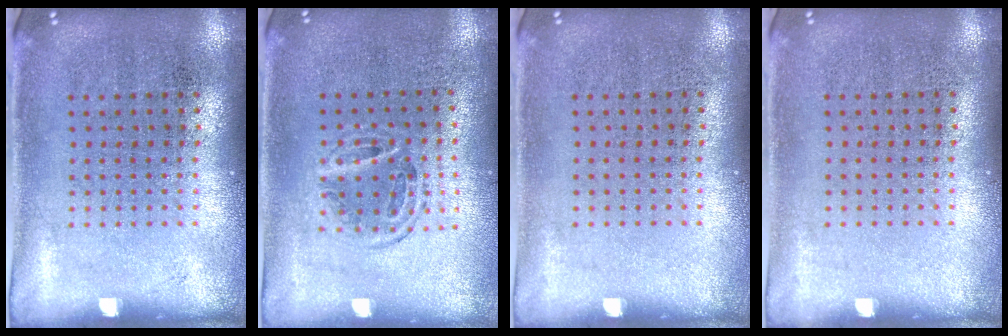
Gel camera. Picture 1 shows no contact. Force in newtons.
{"total": 1.0, "press": 1.0, "slide": 0.4}
{"total": 0.0}
{"total": 0.0}